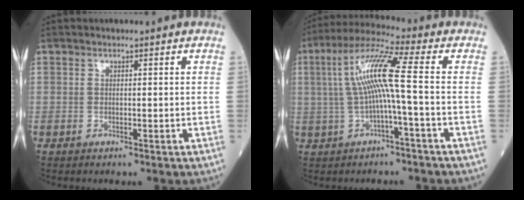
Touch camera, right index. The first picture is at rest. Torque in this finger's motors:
{"motor_torque": [0.52, 0.07, 0.73, 0.21]}